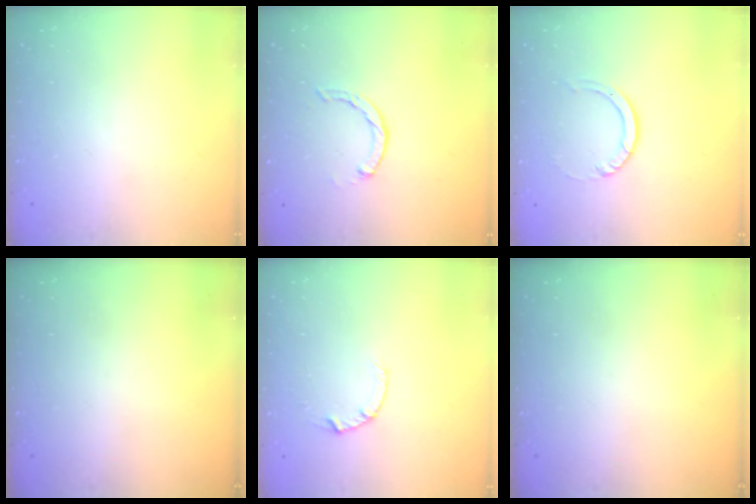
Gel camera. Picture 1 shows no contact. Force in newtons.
{"total": 2.0, "press": 2.0, "slide": 0.4}
{"total": 3.9, "press": 3.9, "slide": 0.4}
{"total": 0.0}
{"total": 4.5, "press": 4.4, "slide": 0.5}
{"total": 0.0}